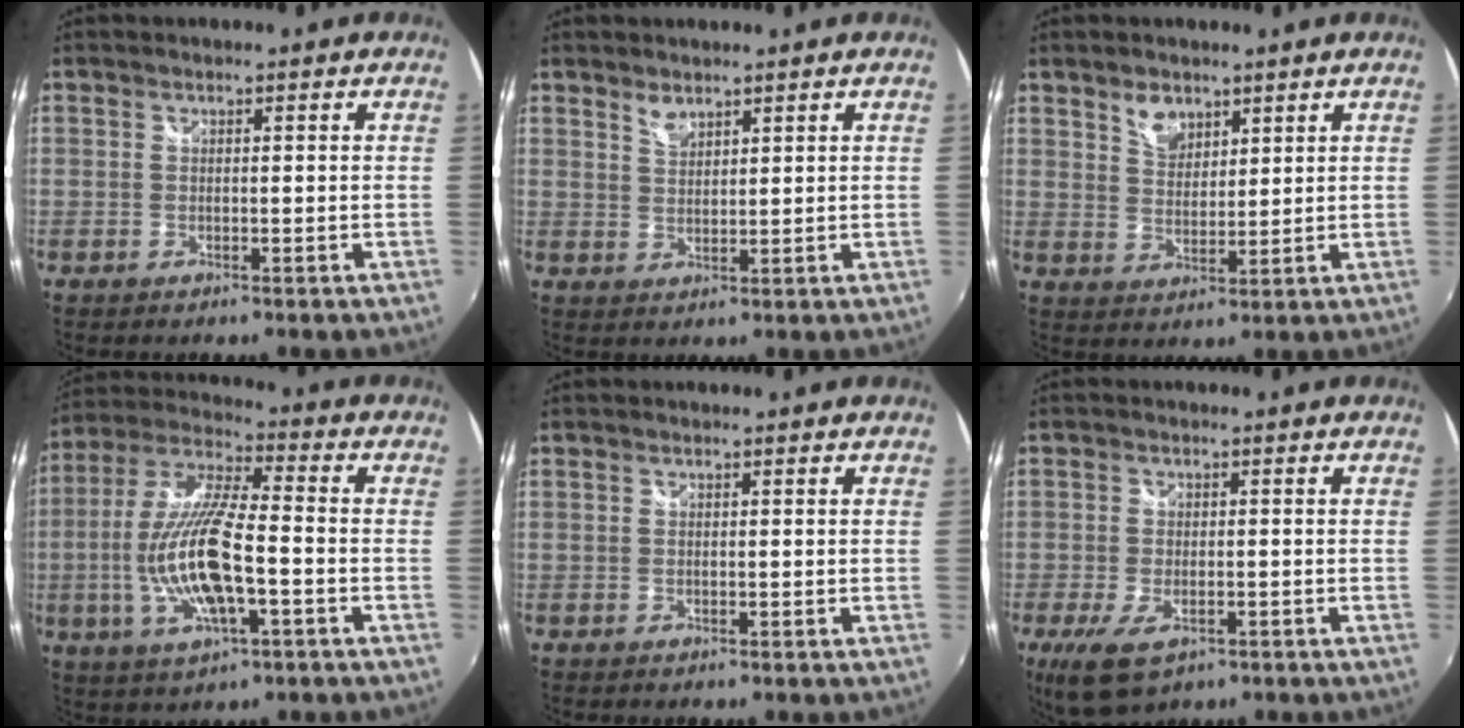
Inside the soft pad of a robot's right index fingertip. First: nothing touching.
{"total": 2.6, "force": [2.1, 1.1, 1.0], "torque": [-0.016, 0.000, 0.038]}
{"total": 4.8, "force": [3.2, 2.9, 2.1], "torque": [-0.026, 0.003, 0.059]}
{"total": 16.4, "force": [-3.8, 4.5, 15.3], "torque": [-0.309, -0.008, -0.071]}
{"total": 0.0}
{"total": 8.1, "force": [-4.1, 4.0, 5.7], "torque": [-0.130, -0.030, -0.072]}